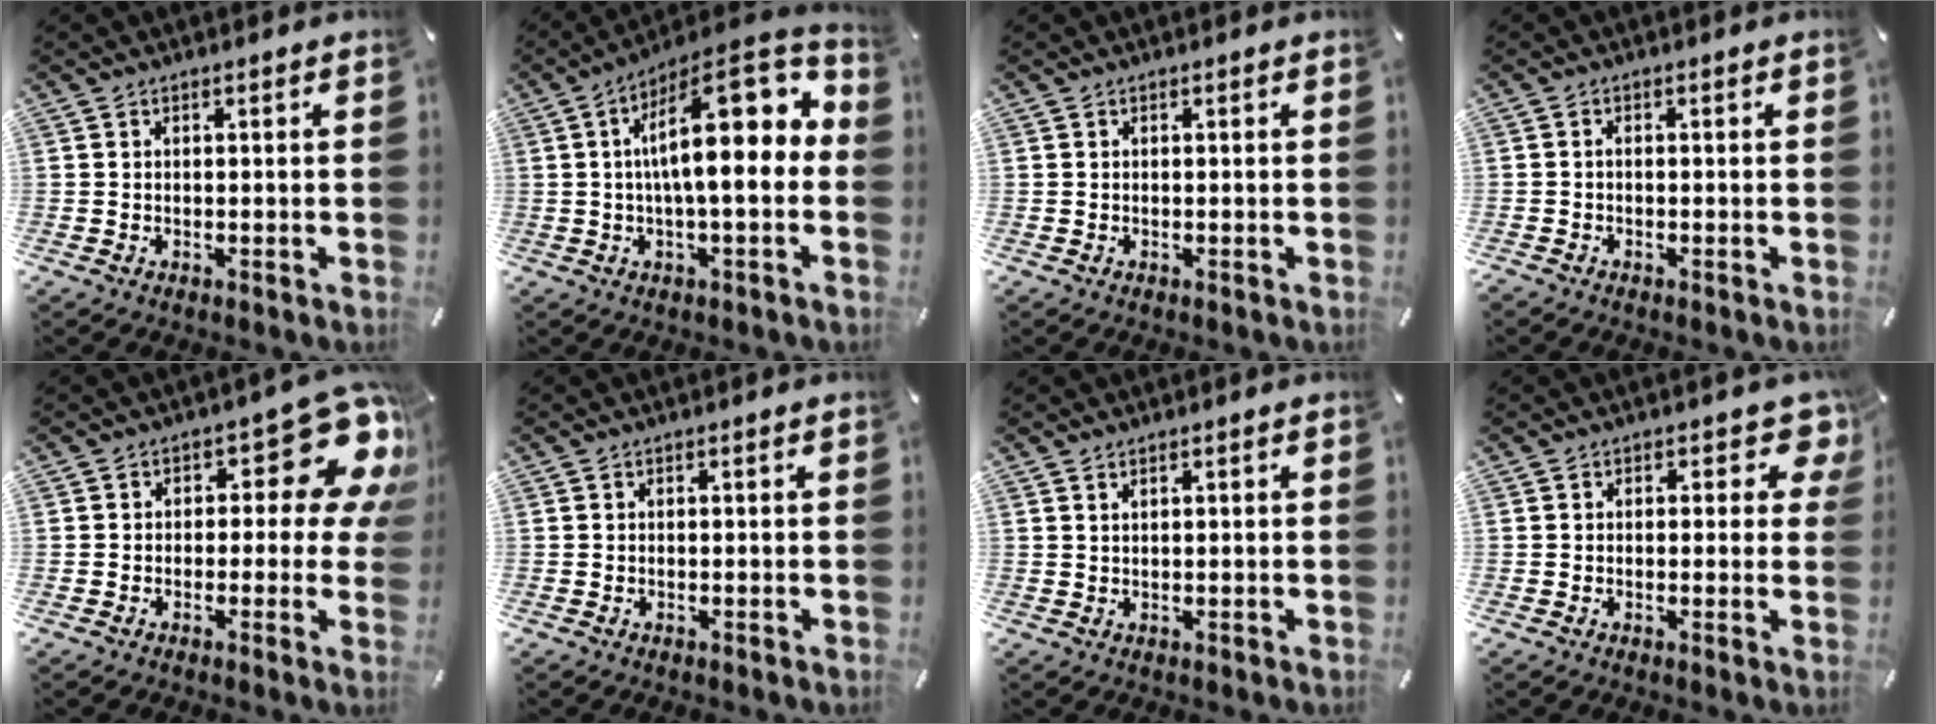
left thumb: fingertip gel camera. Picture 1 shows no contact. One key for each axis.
{"total": 16.8, "fx": 2.5, "fy": 5.3, "fz": 15.7, "tx": -0.229, "ty": -0.027, "tz": 0.034}
{"total": 0.0}
{"total": 1.0, "fx": -0.5, "fy": 0.3, "fz": 0.9, "tx": -0.017, "ty": 0.001, "tz": -0.010}
{"total": 13.4, "fx": 6.9, "fy": 6.0, "fz": 9.9, "tx": -0.107, "ty": -0.054, "tz": 0.117}
{"total": 0.0}
{"total": 0.9, "fx": 0.6, "fy": 0.1, "fz": 0.7, "tx": -0.013, "ty": -0.001, "tz": 0.010}
{"total": 5.4, "fx": 2.4, "fy": 3.1, "fz": 3.6, "tx": -0.030, "ty": -0.012, "tz": 0.034}